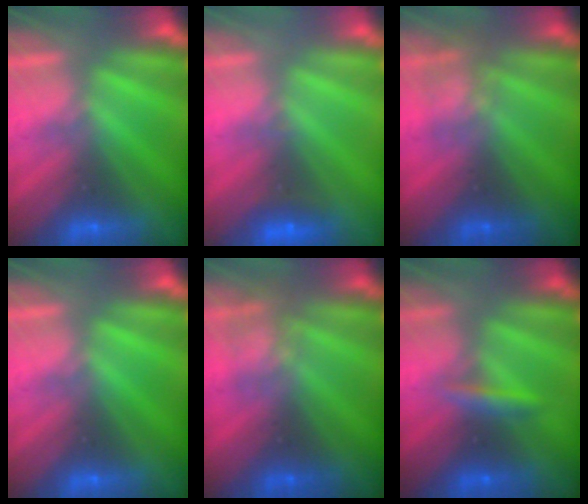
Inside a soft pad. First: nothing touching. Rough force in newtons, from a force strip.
{"total": 1.8}
{"total": 2.4}
{"total": 0.0}
{"total": 2.4}
{"total": 2.4}